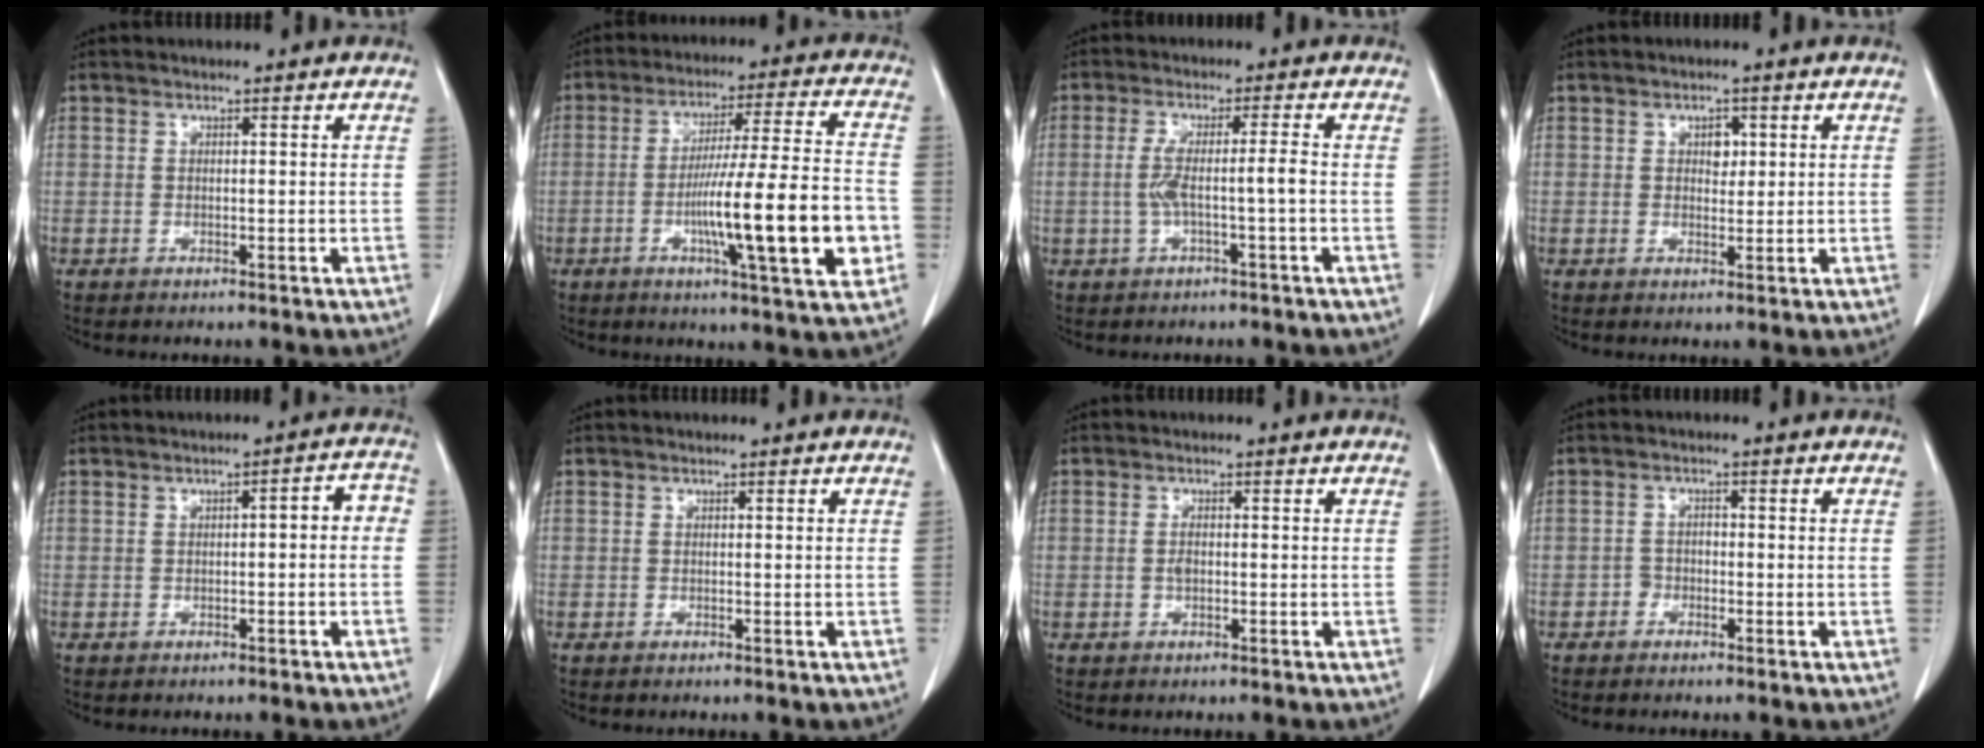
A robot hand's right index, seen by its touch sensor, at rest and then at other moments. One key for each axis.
{"total": 16.9, "fx": -4.2, "fy": 0.5, "fz": 16.3, "tx": -0.259, "ty": -0.003, "tz": -0.065}
{"total": 4.6, "fx": -0.9, "fy": -0.2, "fz": 4.5, "tx": -0.093, "ty": 0.014, "tz": -0.012}
{"total": 2.1, "fx": 0.7, "fy": 1.4, "fz": 1.4, "tx": -0.016, "ty": -0.001, "tz": 0.009}
{"total": 3.4, "fx": -0.4, "fy": 1.1, "fz": 3.2, "tx": -0.036, "ty": 0.022, "tz": -0.008}
{"total": 0.0}
{"total": 1.2, "fx": -0.2, "fy": 0.5, "fz": 1.1, "tx": -0.022, "ty": 0.003, "tz": -0.002}
{"total": 1.4, "fx": -0.8, "fy": 1.1, "fz": 0.5, "tx": -0.003, "ty": 0.008, "tz": -0.015}